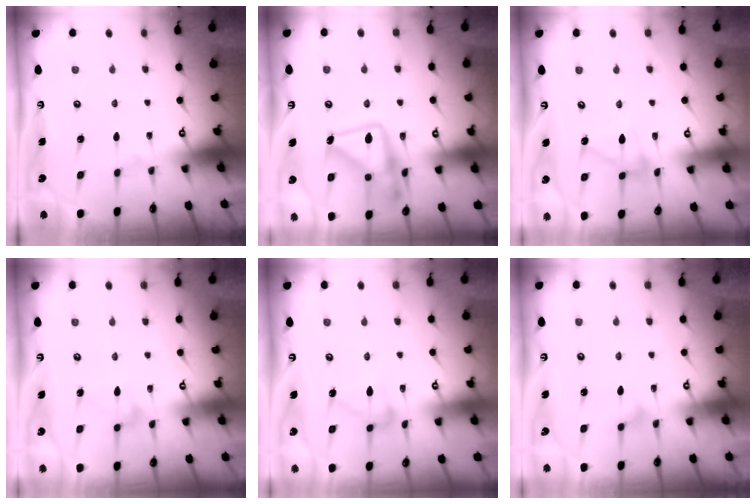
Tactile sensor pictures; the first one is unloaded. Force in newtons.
{"total": 19.5, "press": 19.4, "slide": 1.5}
{"total": 8.2, "press": 8.1, "slide": 0.6}
{"total": 7.8, "press": 7.8, "slide": 0.3}
{"total": 9.5, "press": 9.5, "slide": 0.4}
{"total": 6.6, "press": 6.6, "slide": 0.3}